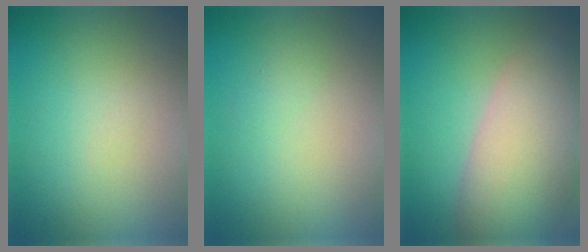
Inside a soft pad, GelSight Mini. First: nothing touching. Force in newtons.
{"total": 0.5, "press": 0.5, "slide": 0.0}
{"total": 9.6, "press": 9.6, "slide": 0.7}